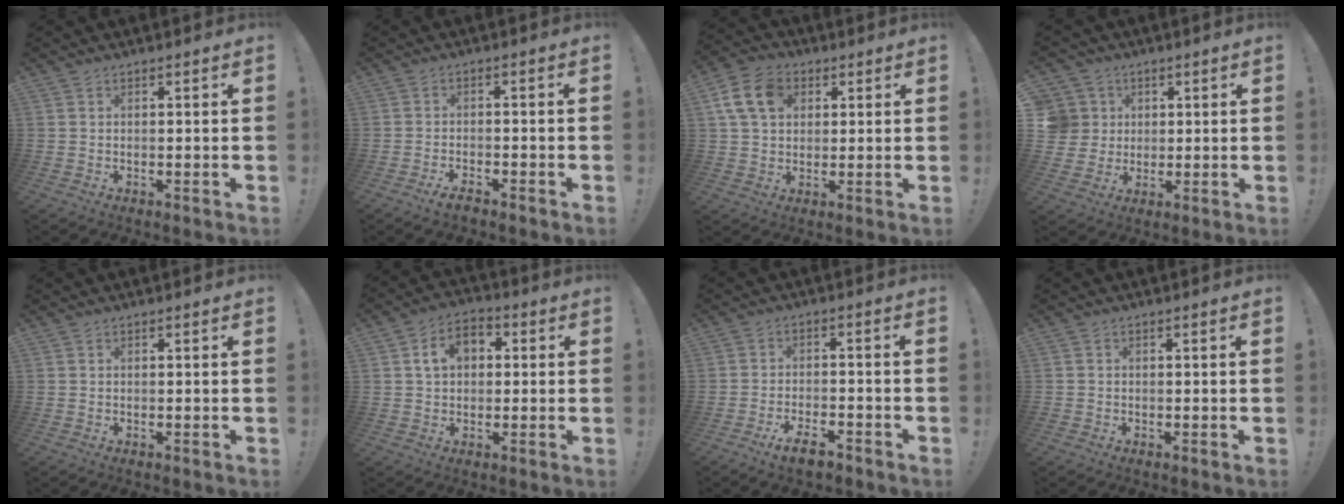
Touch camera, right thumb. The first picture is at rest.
{"total": 3.3, "force": [-2.9, 0.5, 1.3], "torque": [-0.020, 0.006, -0.052]}
{"total": 12.1, "force": [4.1, 9.1, 7.0], "torque": [-0.121, 0.000, 0.082]}
{"total": 8.2, "force": [2.3, 7.7, 1.8], "torque": [-0.030, -0.012, 0.051]}
{"total": 0.0}
{"total": 8.2, "force": [1.8, 6.0, 5.3], "torque": [-0.076, 0.010, 0.033]}
{"total": 6.6, "force": [-4.8, 2.3, 4.0], "torque": [-0.068, 0.015, -0.082]}
{"total": 0.7, "force": [-0.4, 0.6, 0.1], "torque": [-0.002, 0.003, -0.007]}